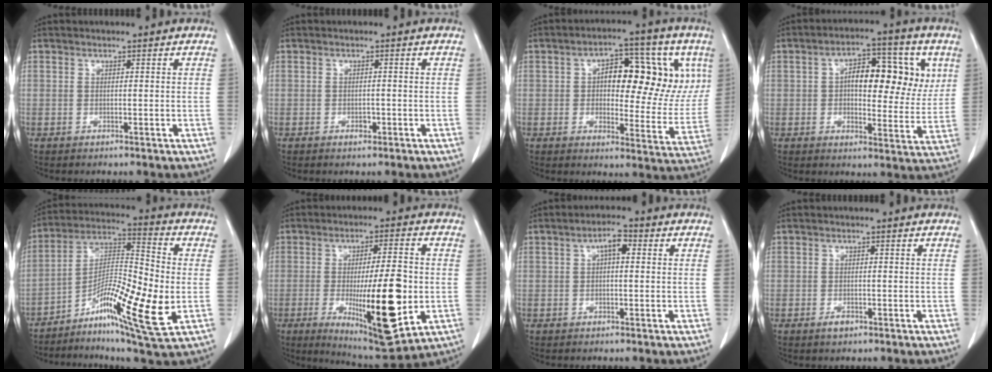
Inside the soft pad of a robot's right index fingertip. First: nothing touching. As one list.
[{"total": 1.0, "force": [-0.5, 0.6, 0.6], "torque": [-0.010, 0.002, -0.005]}, {"total": 16.0, "force": [4.1, 7.4, 13.5], "torque": [-0.173, 0.027, 0.057]}, {"total": 12.3, "force": [3.1, 5.9, 10.4], "torque": [-0.138, 0.028, 0.045]}, {"total": 16.4, "force": [-4.8, 2.2, 15.5], "torque": [-0.287, -0.006, -0.083]}, {"total": 16.7, "force": [-3.3, 2.9, 16.1], "torque": [-0.264, -0.021, -0.039]}, {"total": 3.2, "force": [0.7, 1.1, 2.9], "torque": [-0.049, 0.013, 0.009]}, {"total": 1.4, "force": [-0.9, 0.7, 0.8], "torque": [-0.013, 0.001, -0.011]}]